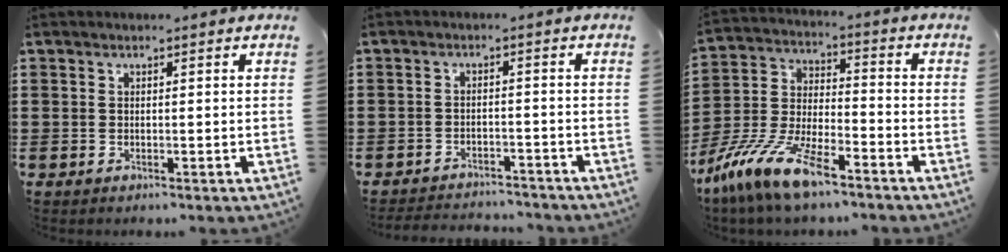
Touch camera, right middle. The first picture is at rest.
{"total": 3.1, "force": [-3.1, 0.4, -0.2], "torque": [-0.004, 0.000, -0.067]}
{"total": 12.5, "force": [-9.4, 2.7, 7.7], "torque": [-0.177, 0.013, -0.189]}